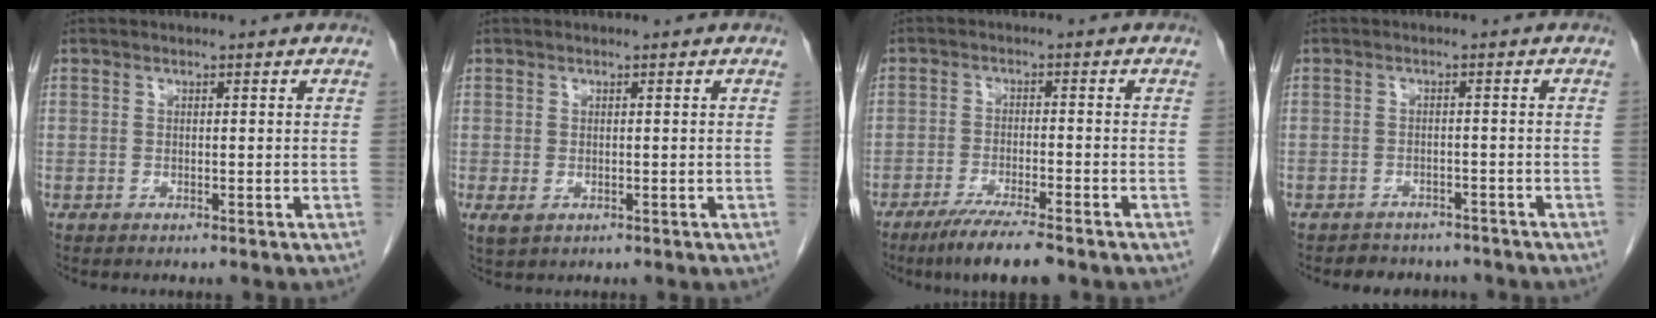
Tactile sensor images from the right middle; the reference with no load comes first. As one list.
[{"total": 1.9, "force": [-0.5, 1.3, 1.3], "torque": [-0.027, -0.005, 0.002]}, {"total": 7.6, "force": [-5.7, 0.5, 4.9], "torque": [-0.083, -0.019, -0.095]}, {"total": 5.6, "force": [-5.0, 2.5, 0.5], "torque": [-0.007, 0.006, -0.060]}]